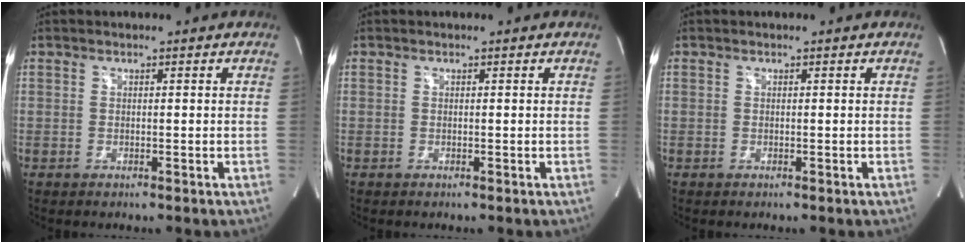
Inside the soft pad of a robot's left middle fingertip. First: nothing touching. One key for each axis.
{"total": 0.0}
{"total": 0.0}